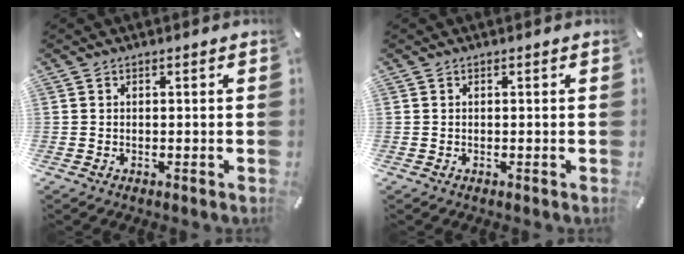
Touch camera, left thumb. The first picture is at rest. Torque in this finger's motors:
{"motor_torque": [0.00, 0.00, 0.00, 0.00, 0.00]}